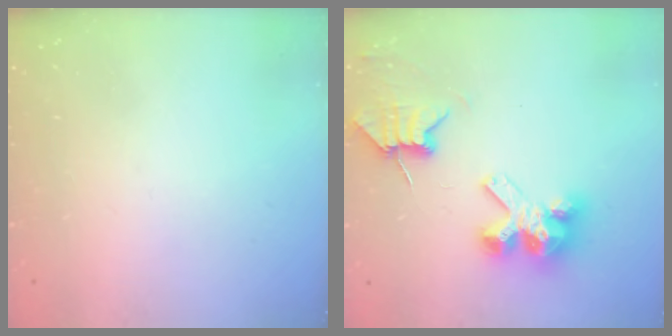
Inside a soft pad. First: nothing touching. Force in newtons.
{"total": 9.5, "press": 9.5, "slide": 0.8}